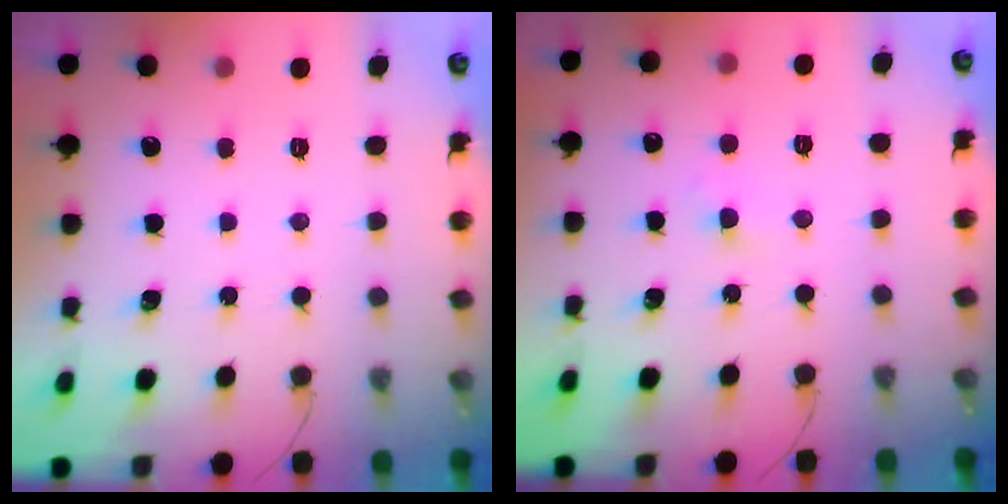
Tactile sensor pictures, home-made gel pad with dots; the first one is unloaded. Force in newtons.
{"total": 1.8, "press": 1.6, "slide": 0.7}